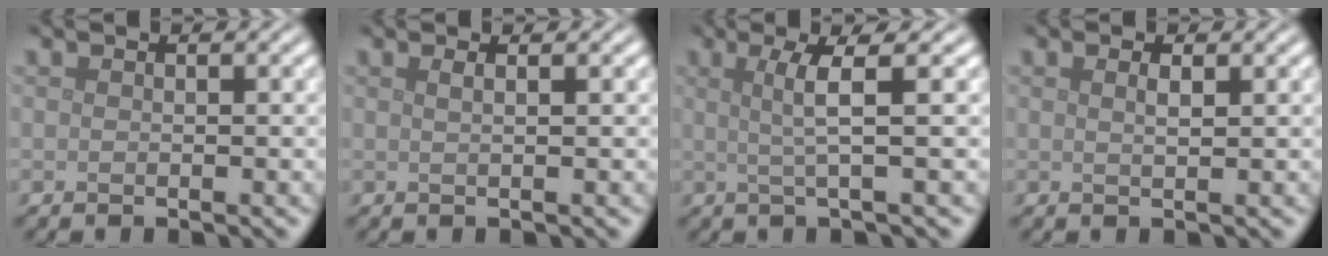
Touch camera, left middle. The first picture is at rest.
{"total": 1.3, "force": [0.6, 0.6, 1.1], "torque": [-0.007, 0.001, 0.000]}
{"total": 3.2, "force": [0.7, 0.5, 3.1], "torque": [-0.058, 0.001, 0.012]}
{"total": 0.9, "force": [0.5, 0.3, 0.7], "torque": [-0.012, -0.001, 0.008]}